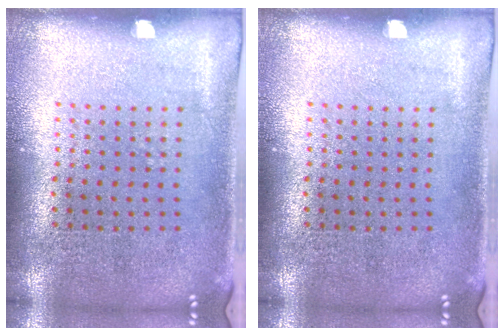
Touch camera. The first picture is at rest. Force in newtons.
{"total": 0.0}